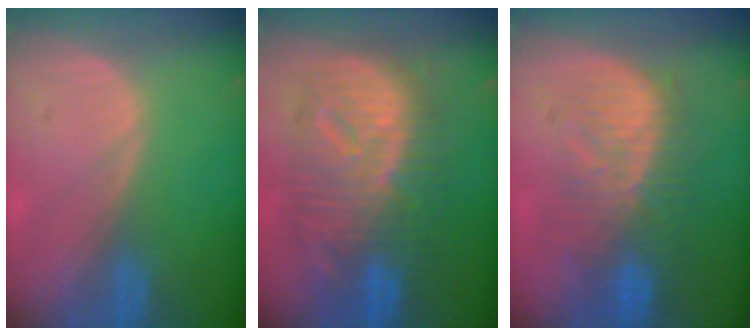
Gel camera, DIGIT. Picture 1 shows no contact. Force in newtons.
{"total": 12.5, "press": 12.4, "slide": 1.1}
{"total": 10.0, "press": 9.0, "slide": 4.2}